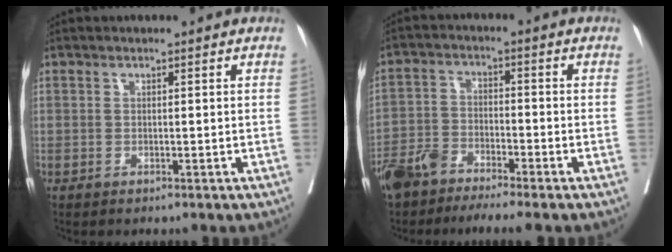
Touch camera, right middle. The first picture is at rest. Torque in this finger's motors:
{"motor_torque": [1.02, -1.10, 0.45, 0.21]}